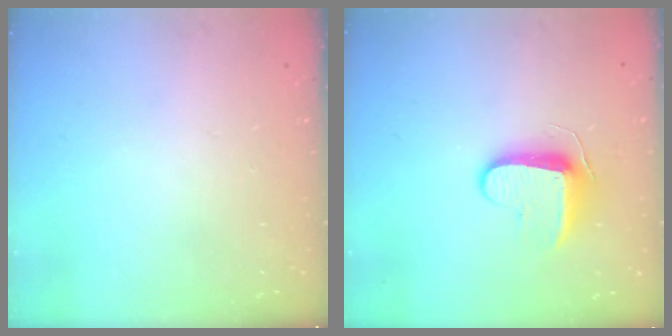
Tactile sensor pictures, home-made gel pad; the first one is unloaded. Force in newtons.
{"total": 9.1, "press": 9.1, "slide": 0.8}